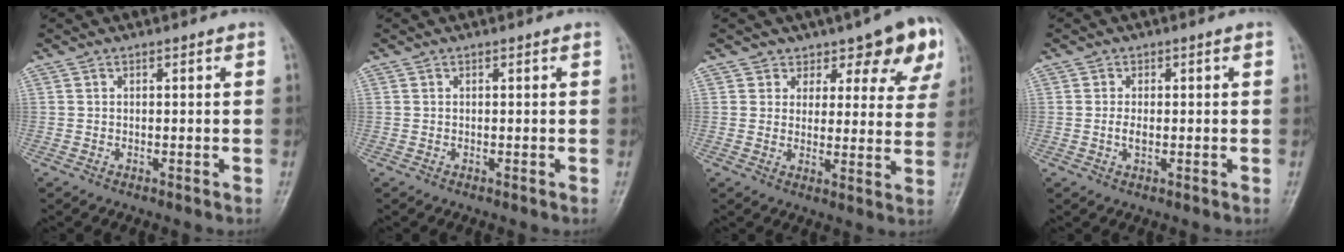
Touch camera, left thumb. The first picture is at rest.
{"total": 0.0}
{"total": 9.8, "force": [6.6, 6.0, 4.0], "torque": [0.003, -0.035, 0.071]}
{"total": 2.1, "force": [-0.2, 1.3, 1.6], "torque": [-0.028, 0.009, -0.004]}